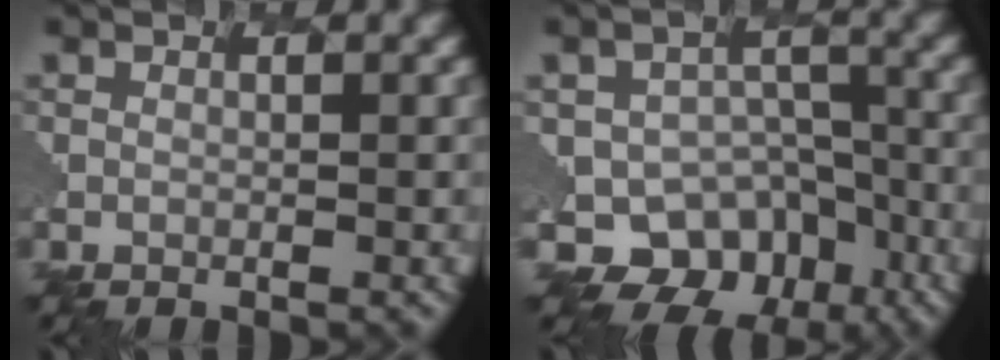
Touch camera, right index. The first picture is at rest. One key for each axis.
{"total": 8.5, "fx": -4.9, "fy": 6.4, "fz": 2.5, "tx": -0.028, "ty": 0.004, "tz": -0.069}